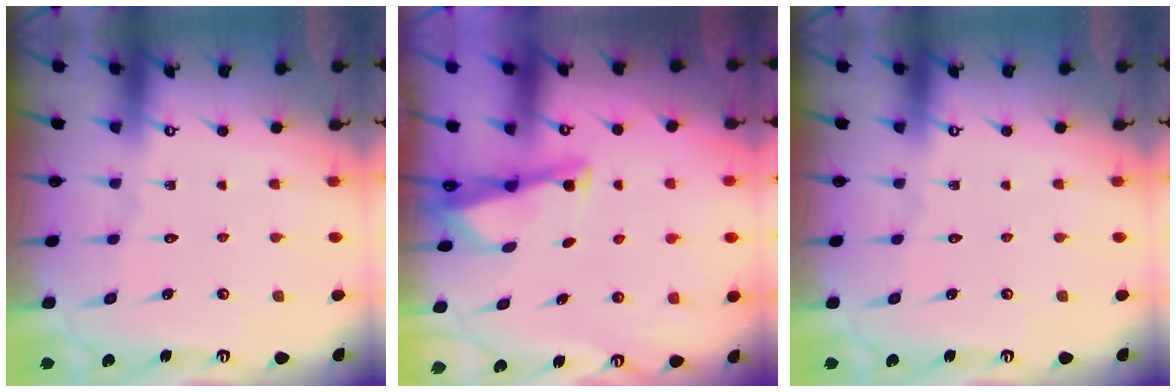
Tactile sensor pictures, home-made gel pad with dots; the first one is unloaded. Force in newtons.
{"total": 2.5, "press": 2.5, "slide": 0.1}
{"total": 0.0}